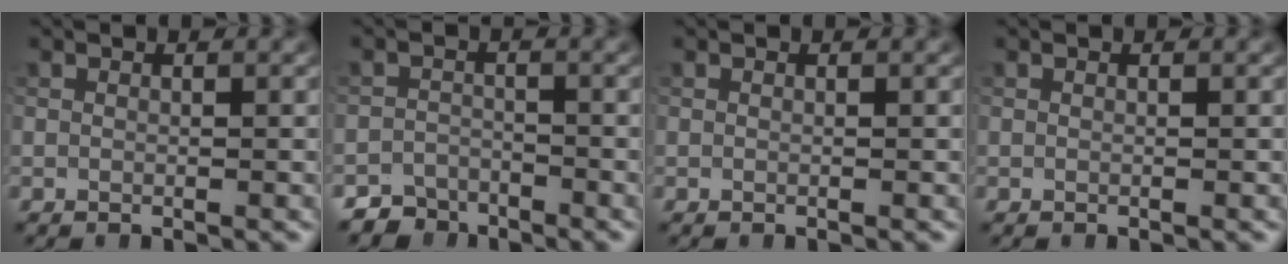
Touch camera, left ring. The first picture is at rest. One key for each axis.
{"total": 3.3, "fx": -3.0, "fy": 1.5, "fz": 0.0, "tx": 0.013, "ty": -0.003, "tz": -0.051}
{"total": 0.0}
{"total": 0.0}